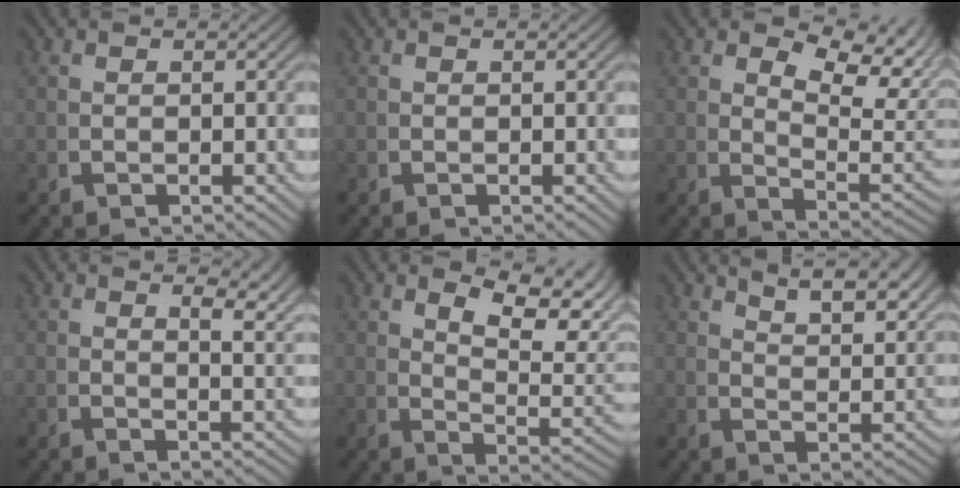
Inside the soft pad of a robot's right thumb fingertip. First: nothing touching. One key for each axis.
{"total": 0.0}
{"total": 6.8, "fx": 1.8, "fy": 3.7, "fz": 5.4, "tx": -0.078, "ty": -0.016, "tz": 0.037}
{"total": 3.8, "fx": 2.3, "fy": 1.2, "fz": 2.8, "tx": -0.030, "ty": -0.004, "tz": 0.035}
{"total": 7.3, "fx": 2.4, "fy": 3.5, "fz": 6.0, "tx": -0.083, "ty": -0.007, "tz": 0.045}
{"total": 6.2, "fx": 5.1, "fy": 1.3, "fz": 3.3, "tx": -0.038, "ty": 0.013, "tz": 0.085}